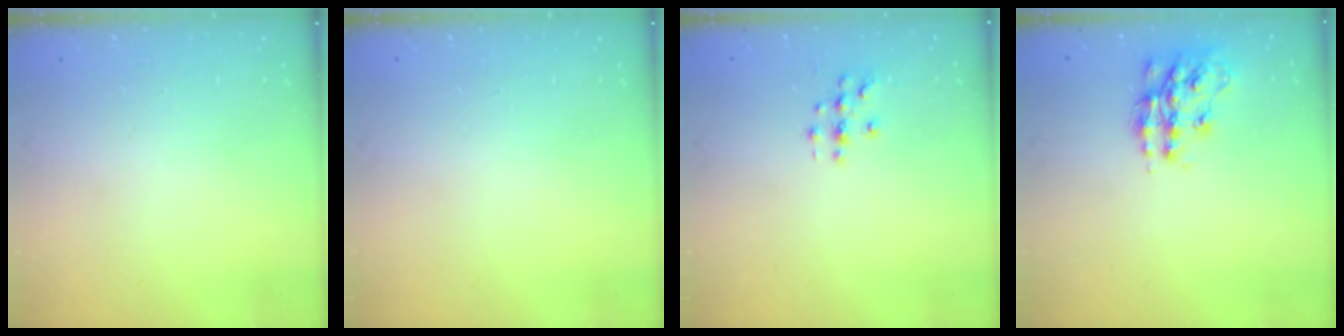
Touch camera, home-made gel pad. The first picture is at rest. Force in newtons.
{"total": 0.0}
{"total": 3.9, "press": 3.8, "slide": 0.5}
{"total": 14.2, "press": 14.2, "slide": 0.9}